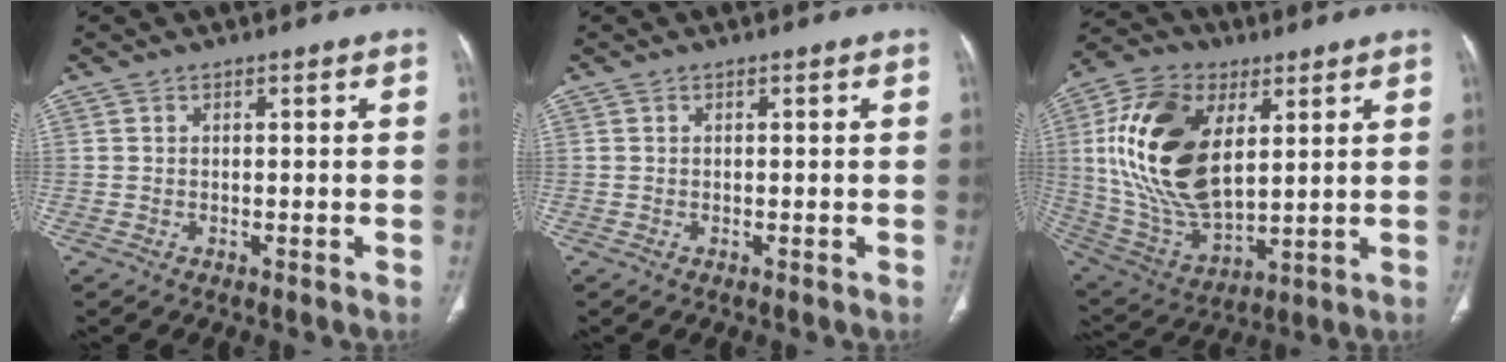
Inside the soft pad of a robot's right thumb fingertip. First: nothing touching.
{"total": 0.0}
{"total": 22.4, "force": [5.4, 12.6, 17.7], "torque": [-0.337, -0.021, 0.105]}